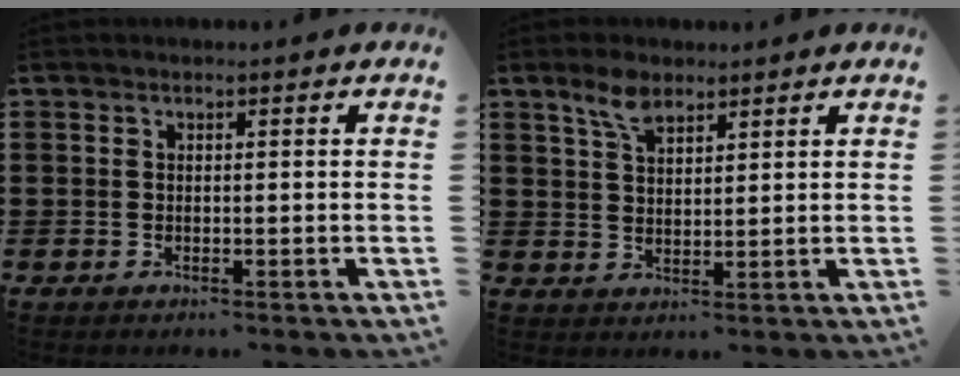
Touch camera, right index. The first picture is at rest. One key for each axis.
{"total": 4.6, "fx": 3.2, "fy": 1.9, "fz": 2.7, "tx": -0.061, "ty": 0.005, "tz": 0.058}